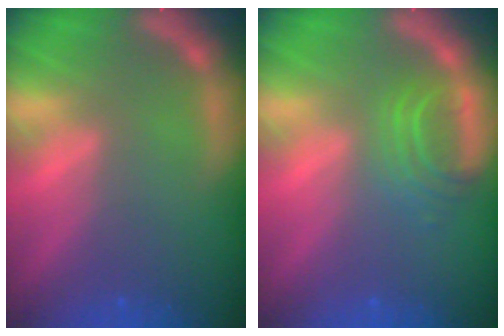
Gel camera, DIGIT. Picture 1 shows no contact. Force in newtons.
{"total": 3.5}